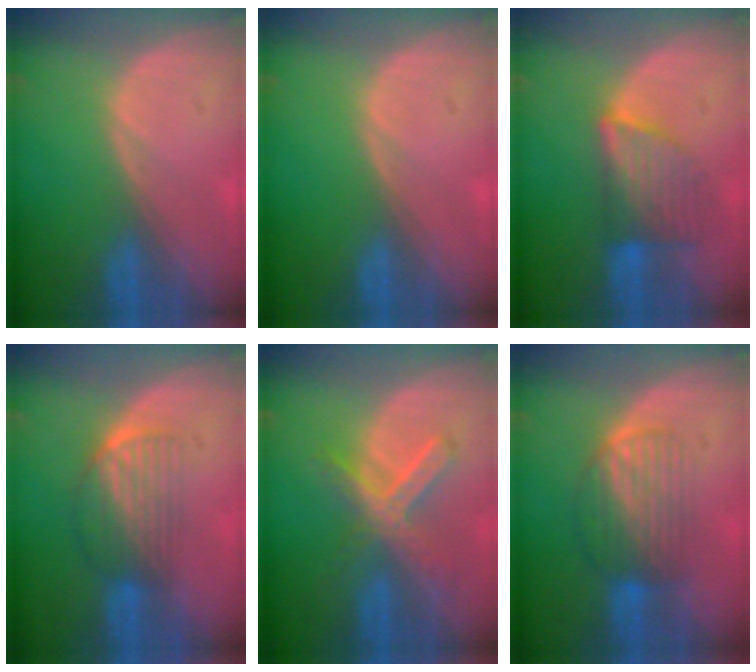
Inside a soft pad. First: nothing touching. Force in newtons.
{"total": 0.0}
{"total": 6.6, "press": 6.5, "slide": 1.0}
{"total": 6.9, "press": 5.8, "slide": 3.7}
{"total": 7.4, "press": 6.4, "slide": 3.9}
{"total": 6.6, "press": 6.3, "slide": 1.9}